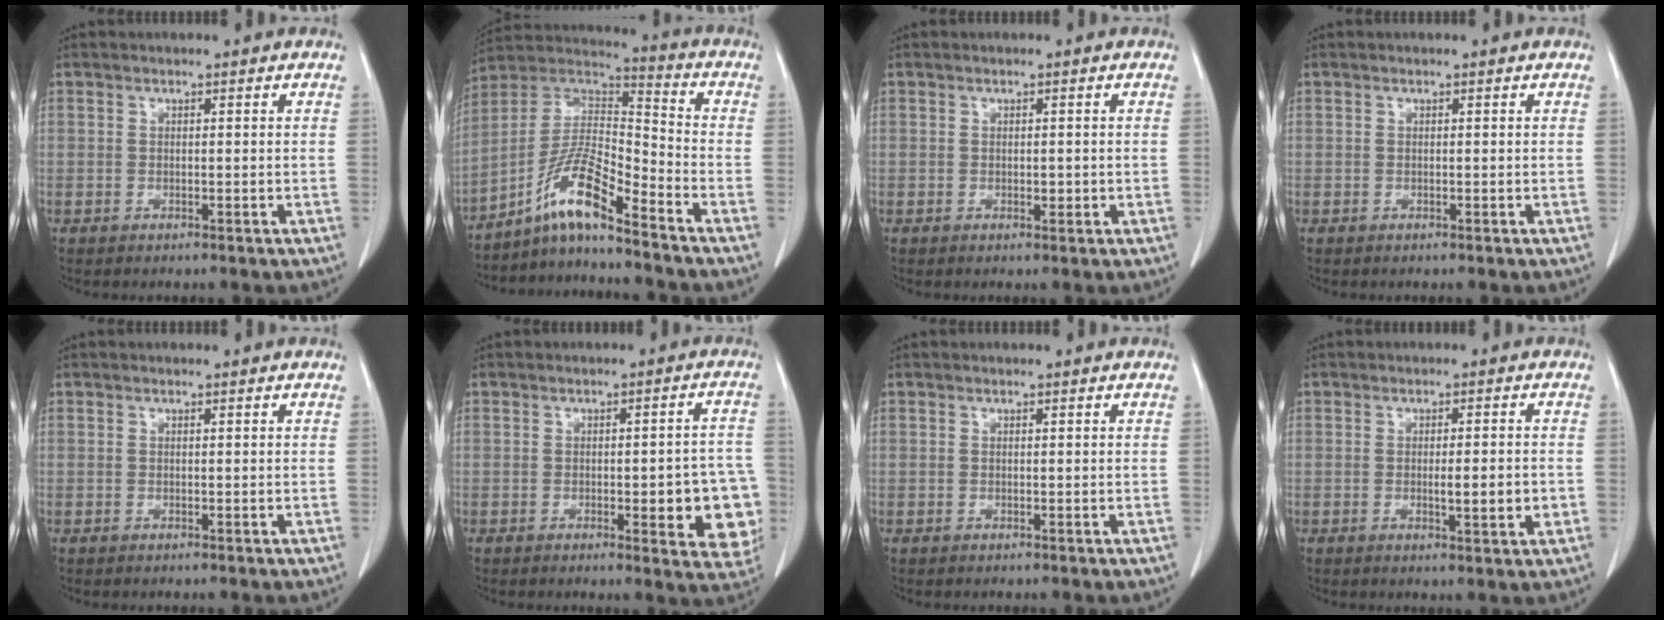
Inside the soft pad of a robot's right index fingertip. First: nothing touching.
{"total": 11.0, "force": [-7.9, 0.6, 7.6], "torque": [-0.154, 0.016, -0.148]}
{"total": 1.1, "force": [-0.2, 0.6, 0.9], "torque": [-0.012, 0.000, -0.001]}
{"total": 0.0}
{"total": 0.0}
{"total": 10.4, "force": [-2.3, 2.7, 9.8], "torque": [-0.094, 0.005, -0.025]}
{"total": 0.0}
{"total": 4.3, "force": [-0.8, 0.5, 4.2], "torque": [-0.065, -0.006, -0.009]}